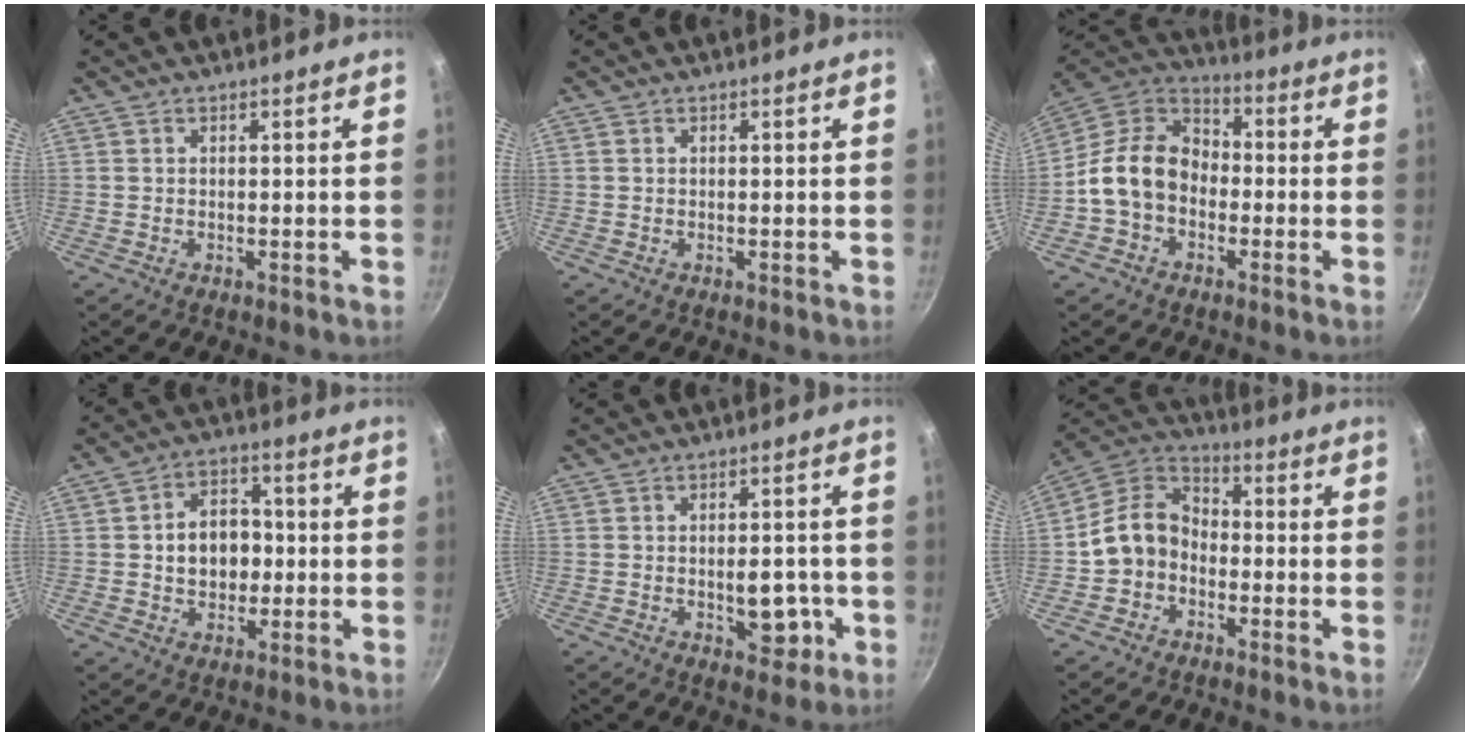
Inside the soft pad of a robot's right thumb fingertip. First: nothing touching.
{"total": 0.0}
{"total": 13.6, "force": [-2.5, 10.3, 8.4], "torque": [-0.110, 0.043, -0.067]}
{"total": 9.7, "force": [-0.2, 7.4, 6.3], "torque": [-0.064, 0.014, -0.007]}
{"total": 6.9, "force": [-1.6, 4.1, 5.4], "torque": [-0.039, 0.007, -0.016]}
{"total": 10.2, "force": [-2.4, 8.2, 5.6], "torque": [-0.071, 0.047, -0.065]}